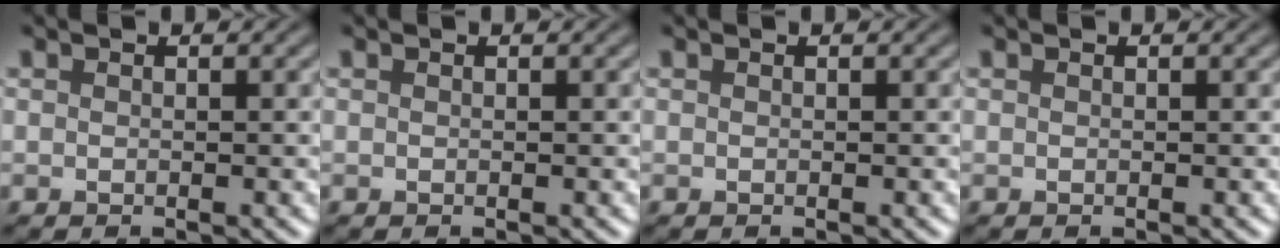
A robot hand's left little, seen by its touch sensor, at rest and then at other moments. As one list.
[{"total": 0.0}, {"total": 0.0}, {"total": 0.0}]